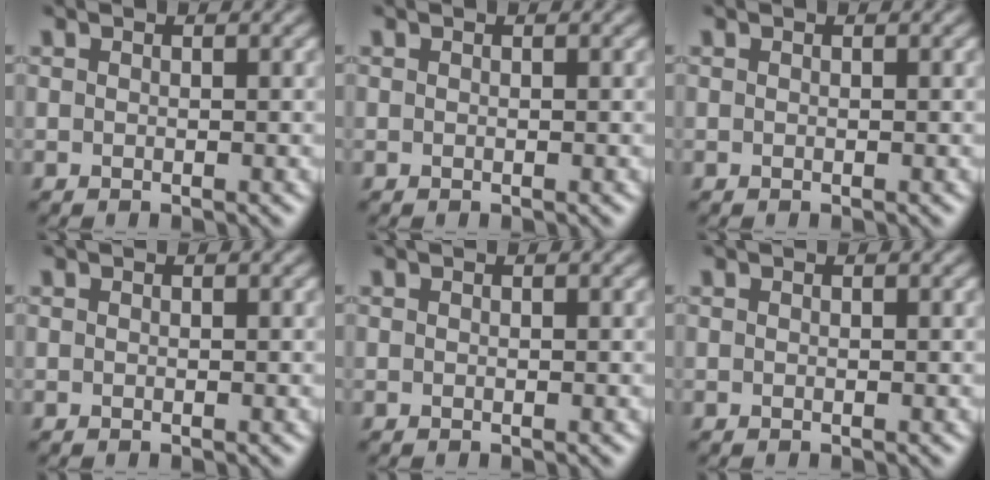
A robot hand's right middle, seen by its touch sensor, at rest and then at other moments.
{"total": 0.0}
{"total": 0.0}
{"total": 0.0}
{"total": 0.0}
{"total": 0.0}